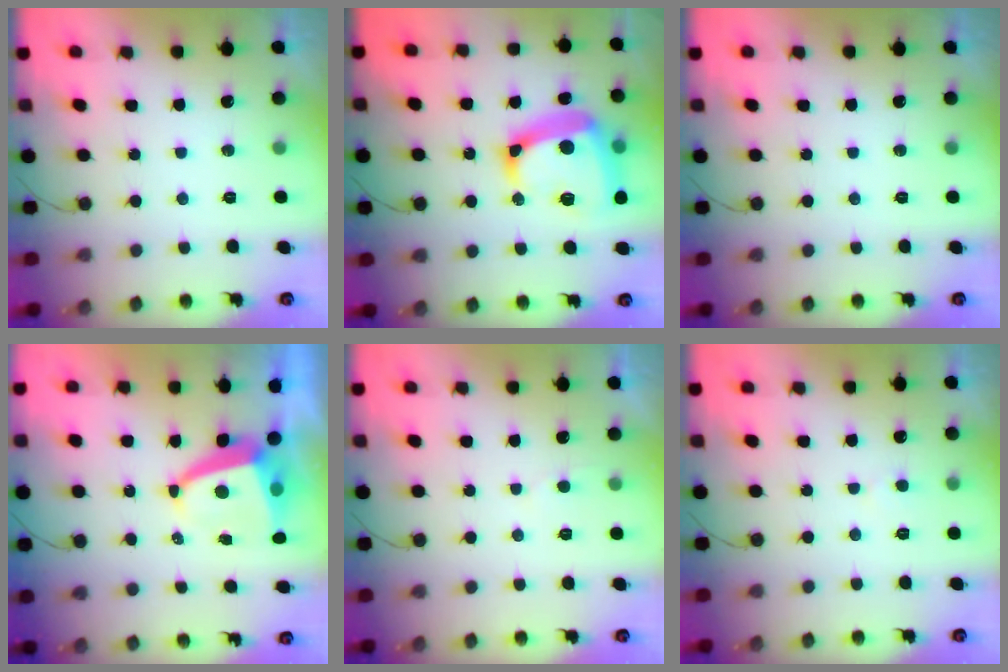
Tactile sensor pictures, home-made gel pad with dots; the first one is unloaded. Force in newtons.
{"total": 19.1, "press": 19.0, "slide": 2.0}
{"total": 0.0}
{"total": 5.8, "press": 5.8, "slide": 0.8}
{"total": 2.6, "press": 2.6, "slide": 0.2}
{"total": 2.5, "press": 2.4, "slide": 0.3}